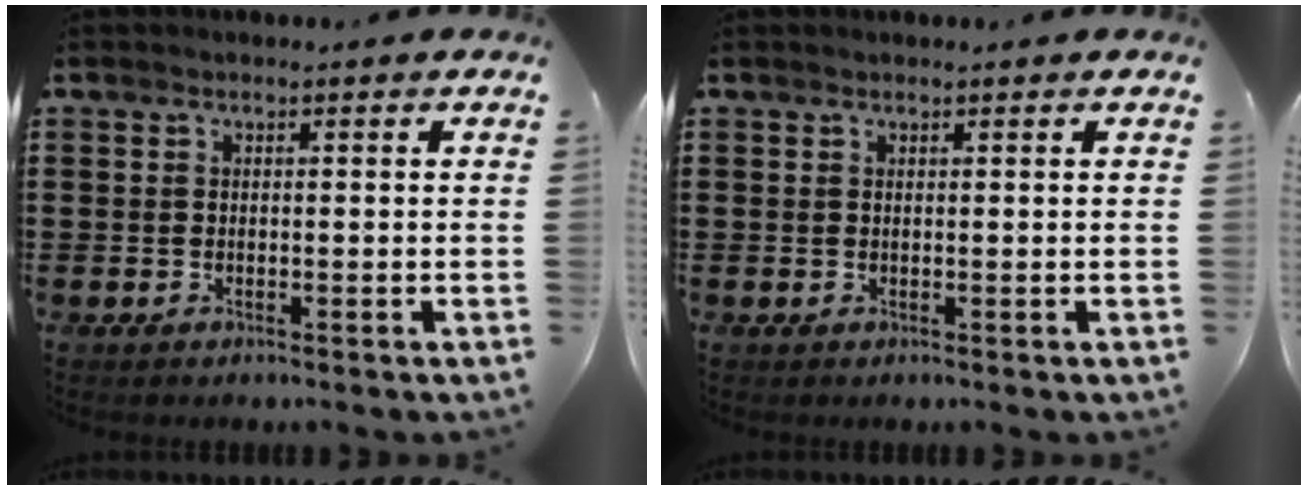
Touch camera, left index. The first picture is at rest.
{"total": 0.0}